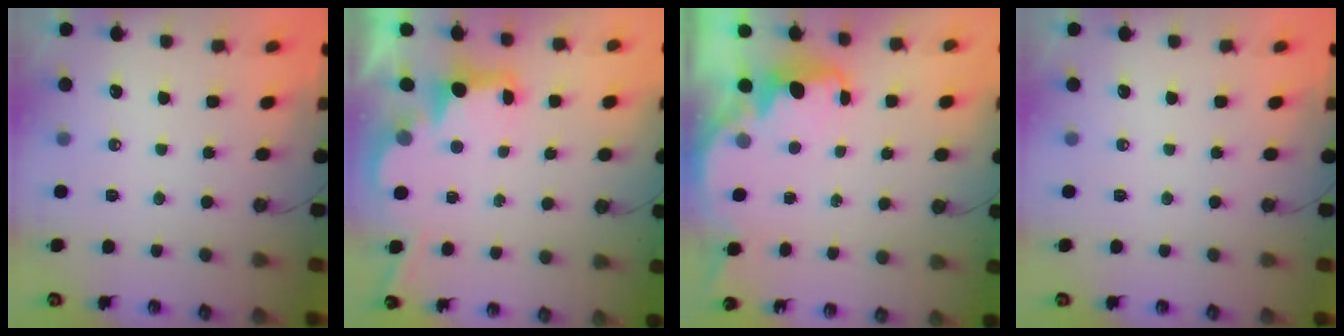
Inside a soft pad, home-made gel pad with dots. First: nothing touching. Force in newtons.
{"total": 2.8, "press": 2.7, "slide": 0.9}
{"total": 2.4, "press": 2.3, "slide": 0.8}
{"total": 0.0}